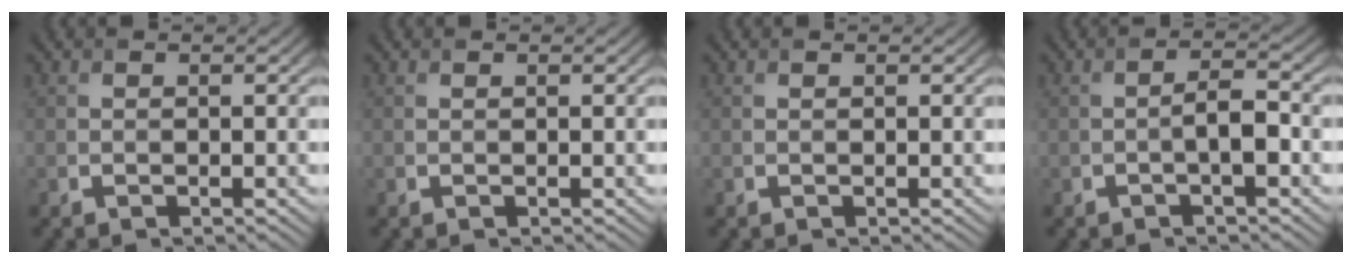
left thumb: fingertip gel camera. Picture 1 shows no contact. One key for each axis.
{"total": 0.0}
{"total": 0.0}
{"total": 2.7, "fx": -1.0, "fy": 0.6, "fz": 2.4, "tx": -0.046, "ty": 0.006, "tz": -0.024}